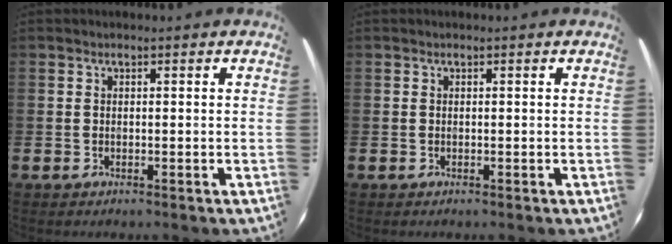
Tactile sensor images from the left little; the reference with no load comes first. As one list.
[{"total": 0.0}]